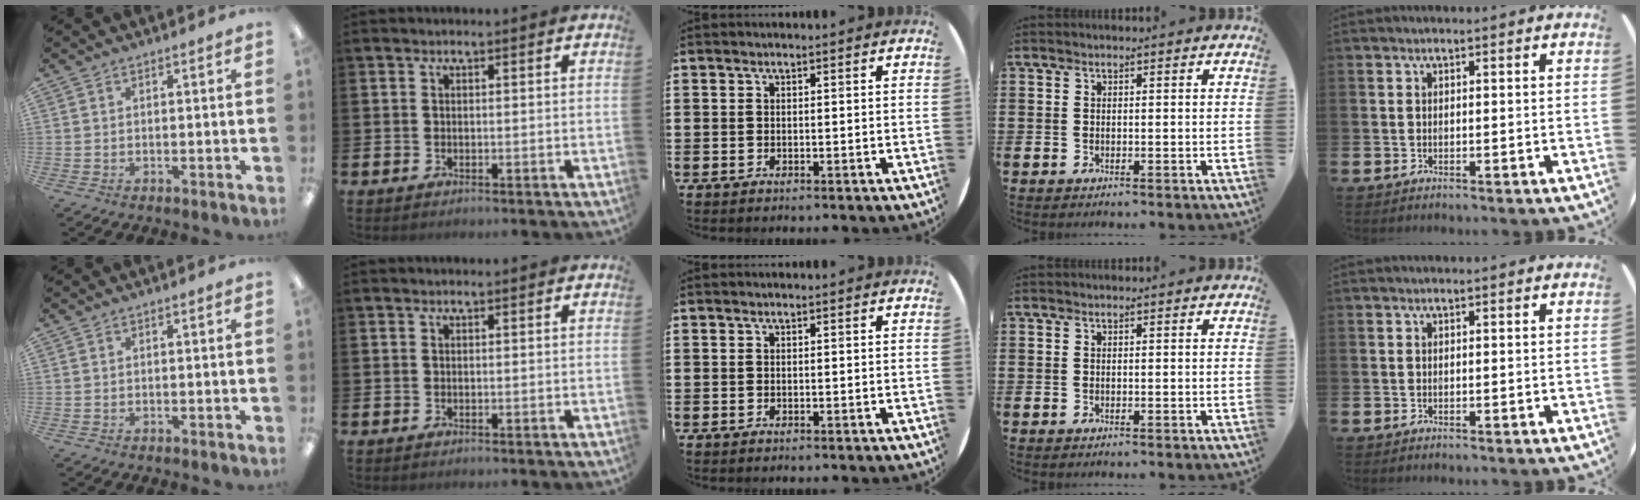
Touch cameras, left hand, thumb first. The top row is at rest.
{}